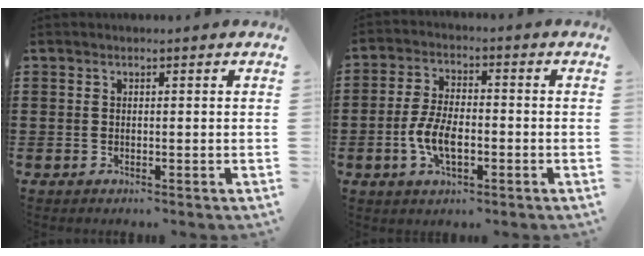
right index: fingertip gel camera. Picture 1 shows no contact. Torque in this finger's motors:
{"motor_torque": [1.00, 1.14, 0.11, 0.11]}